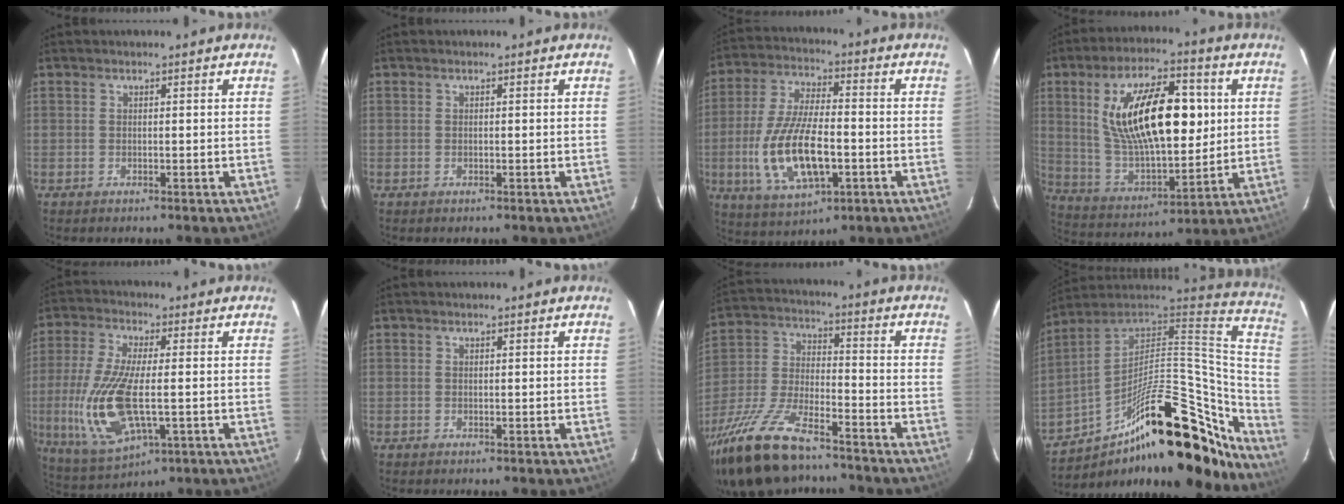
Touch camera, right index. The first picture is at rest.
{"total": 0.0}
{"total": 16.1, "force": [-3.9, 6.6, 14.1], "torque": [-0.296, -0.010, -0.064]}
{"total": 21.7, "force": [4.8, 9.3, 19.0], "torque": [-0.338, 0.013, 0.099]}
{"total": 16.2, "force": [-2.9, 6.0, 14.8], "torque": [-0.316, -0.020, -0.045]}
{"total": 0.0}
{"total": 21.6, "force": [-16.3, 6.8, 12.4], "torque": [-0.266, -0.032, -0.293]}
{"total": 34.8, "force": [-20.9, 13.3, 24.3], "torque": [-0.368, 0.024, -0.313]}